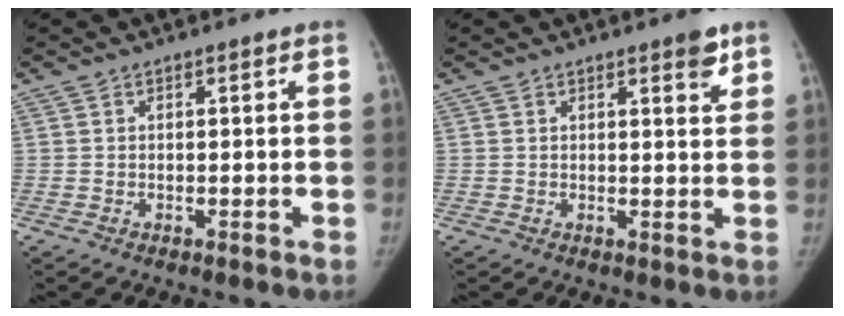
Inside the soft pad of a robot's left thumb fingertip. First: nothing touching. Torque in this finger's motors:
{"motor_torque": [0.98, 0.87, 0.42, -0.12, 0.10]}